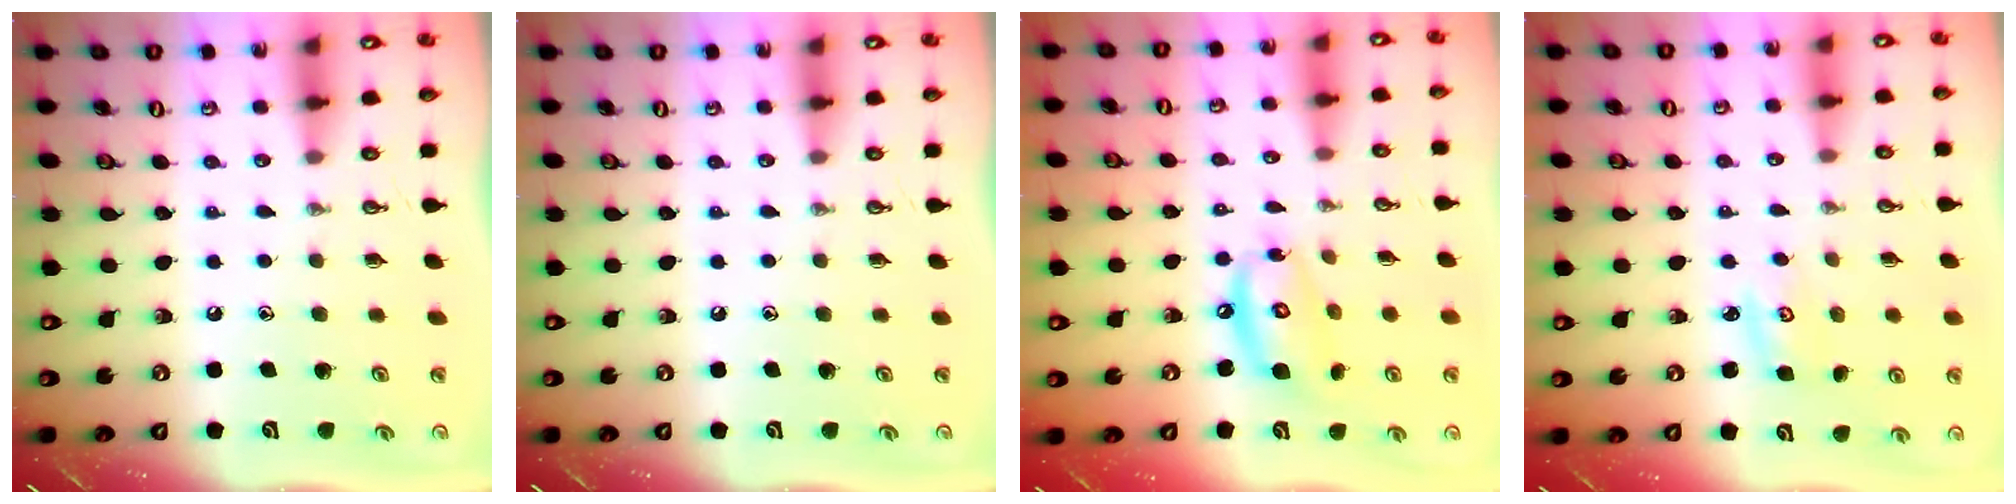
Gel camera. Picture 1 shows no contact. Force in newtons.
{"total": 0.0}
{"total": 12.7, "press": 12.6, "slide": 1.4}
{"total": 2.6, "press": 2.6, "slide": 0.3}